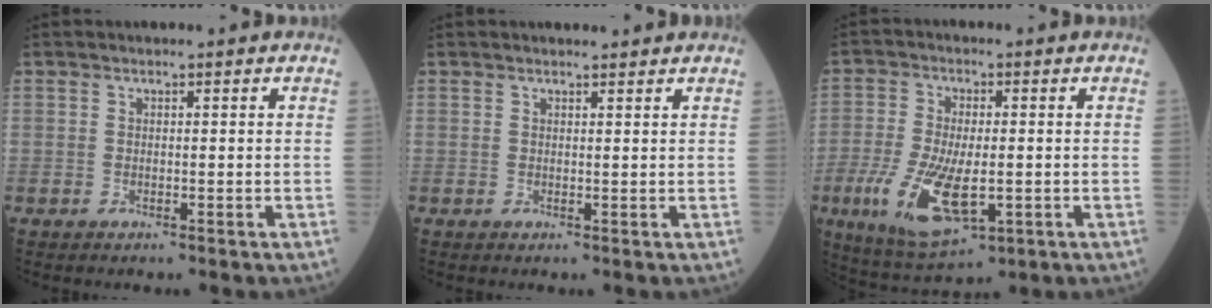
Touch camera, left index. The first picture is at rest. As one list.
[{"total": 2.1, "force": [2.1, 0.2, 0.4], "torque": [-0.010, 0.003, 0.027]}, {"total": 11.5, "force": [-3.0, 4.6, 10.1], "torque": [-0.206, -0.019, -0.044]}]